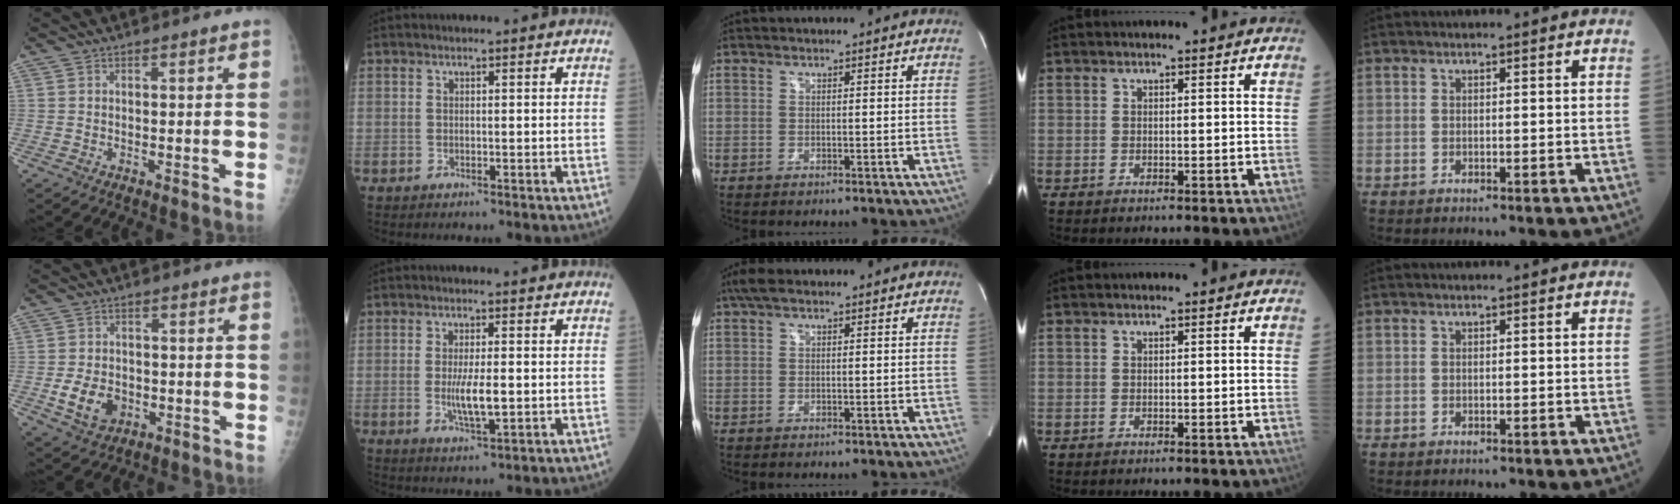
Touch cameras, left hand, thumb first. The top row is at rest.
{"thumb": {"total": 6.9, "force": [-1.8, 5.2, 4.1], "torque": [-0.060, 0.003, -0.024]}, "index": {"total": 4.6, "force": [-0.5, 0.9, 4.5], "torque": [-0.090, -0.009, -0.009]}, "middle": {"total": 2.8, "force": [1.9, 0.9, 1.9], "torque": [-0.047, 0.029, 0.038]}}